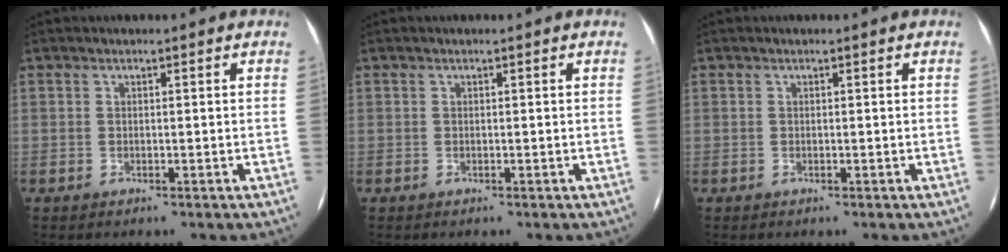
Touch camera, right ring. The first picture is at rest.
{"total": 0.0}
{"total": 0.0}